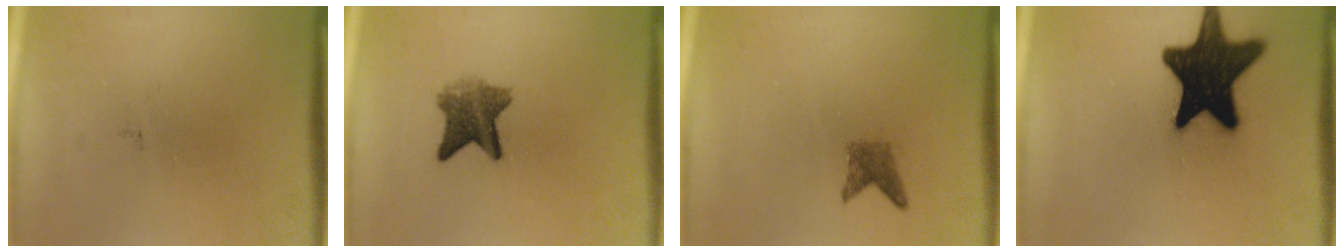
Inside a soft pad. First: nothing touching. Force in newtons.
{"total": 5.9}
{"total": 2.0}
{"total": 18.9}